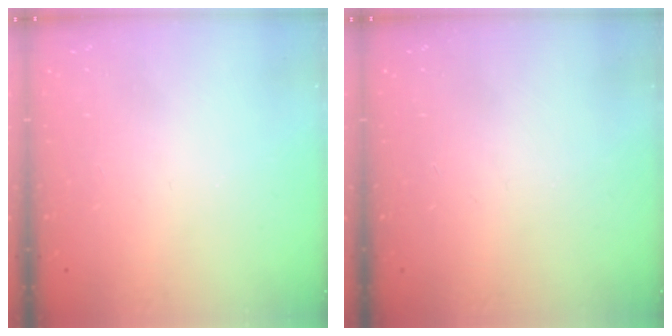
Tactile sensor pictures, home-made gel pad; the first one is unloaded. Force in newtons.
{"total": 0.0}